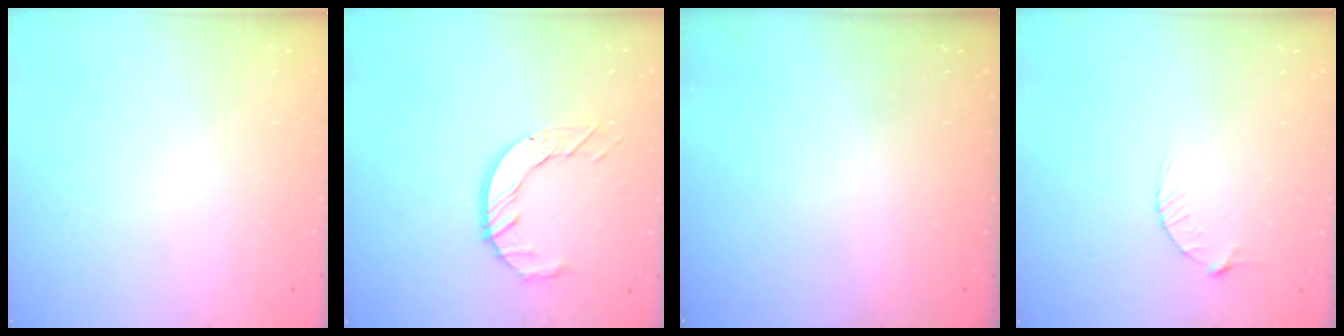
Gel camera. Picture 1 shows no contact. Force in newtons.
{"total": 9.1, "press": 9.1, "slide": 0.9}
{"total": 0.0}
{"total": 2.9, "press": 2.9, "slide": 0.4}